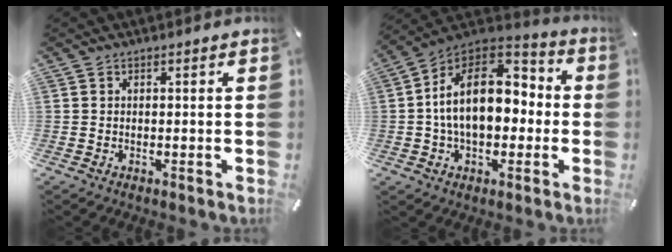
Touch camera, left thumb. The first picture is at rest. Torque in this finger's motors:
{"motor_torque": [0.32, 2.00, 2.76, -0.01, 0.37]}